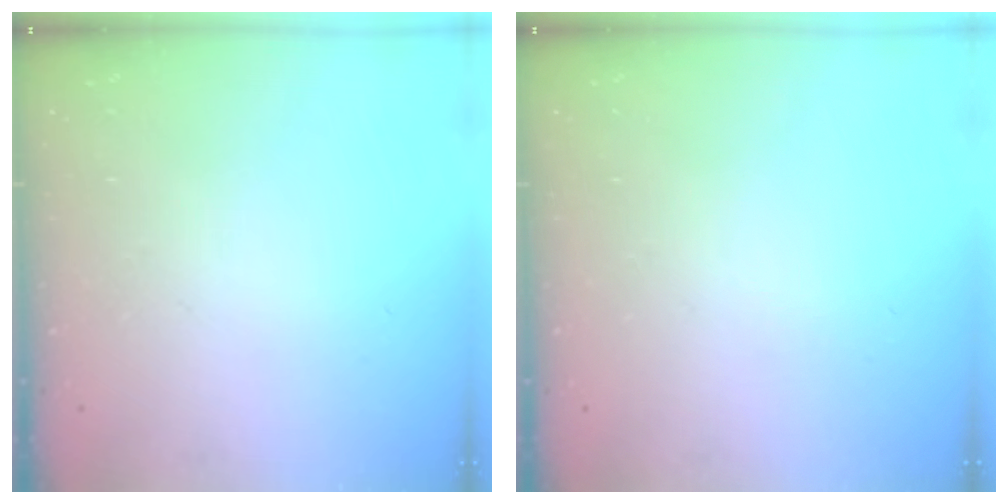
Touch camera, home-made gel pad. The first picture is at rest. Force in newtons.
{"total": 0.0}